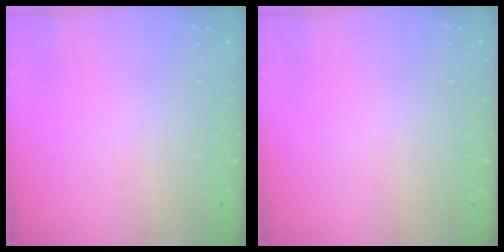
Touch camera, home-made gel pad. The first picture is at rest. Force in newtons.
{"total": 0.0}